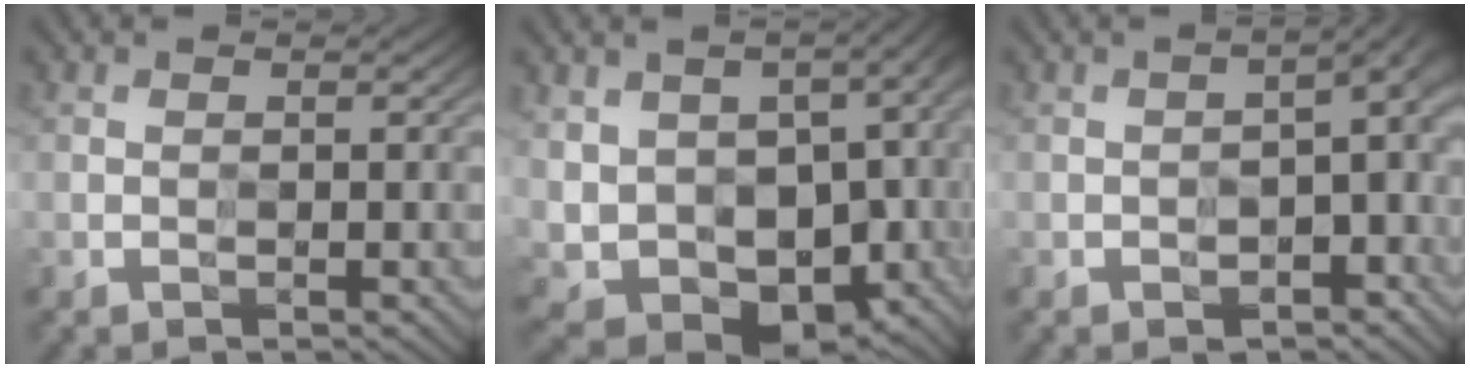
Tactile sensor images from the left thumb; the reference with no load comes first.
{"total": 14.7, "force": [-0.5, 10.5, 10.4], "torque": [-0.176, -0.048, 0.033]}
{"total": 7.9, "force": [-2.7, 4.2, 6.1], "torque": [-0.076, -0.014, -0.038]}